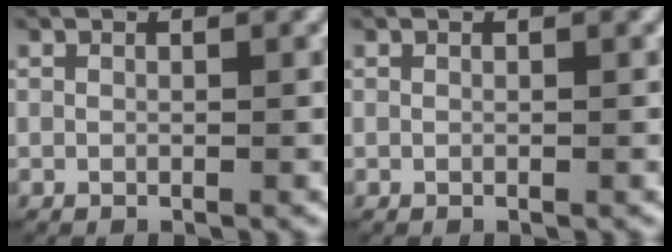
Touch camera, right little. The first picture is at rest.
{"total": 0.0}